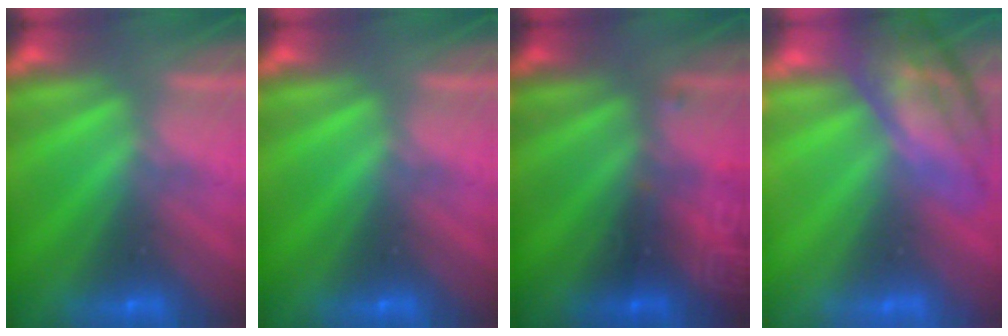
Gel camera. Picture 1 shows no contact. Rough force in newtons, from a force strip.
{"total": 0.0}
{"total": 2.9}
{"total": 6.9}